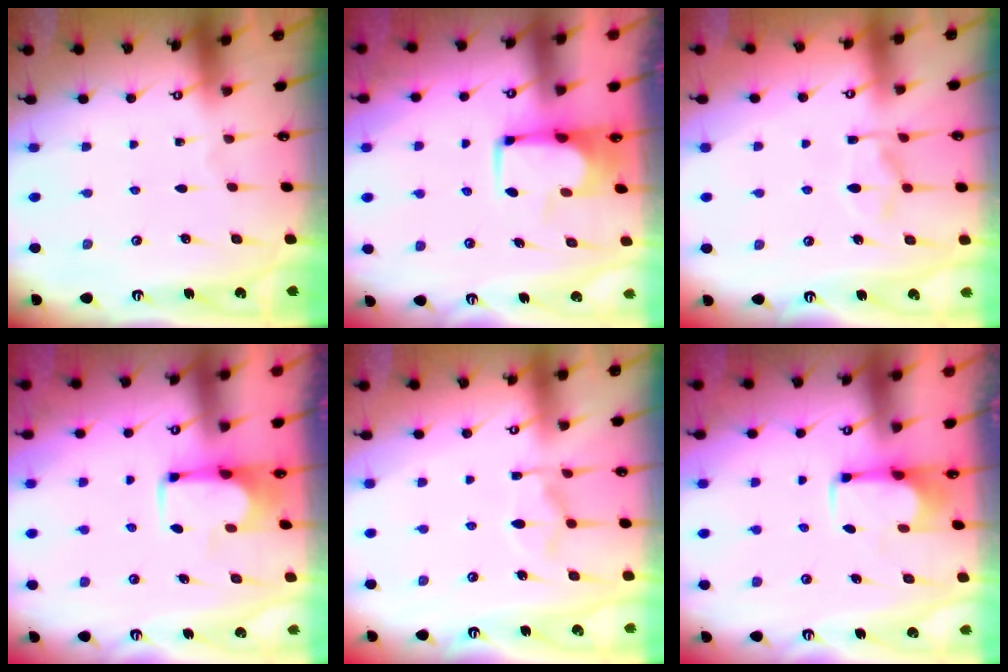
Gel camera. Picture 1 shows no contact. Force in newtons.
{"total": 2.0, "press": 2.0, "slide": 0.2}
{"total": 5.1, "press": 4.9, "slide": 1.4}
{"total": 3.1, "press": 3.1, "slide": 0.4}
{"total": 8.5, "press": 8.4, "slide": 1.2}
{"total": 2.5, "press": 2.3, "slide": 0.9}